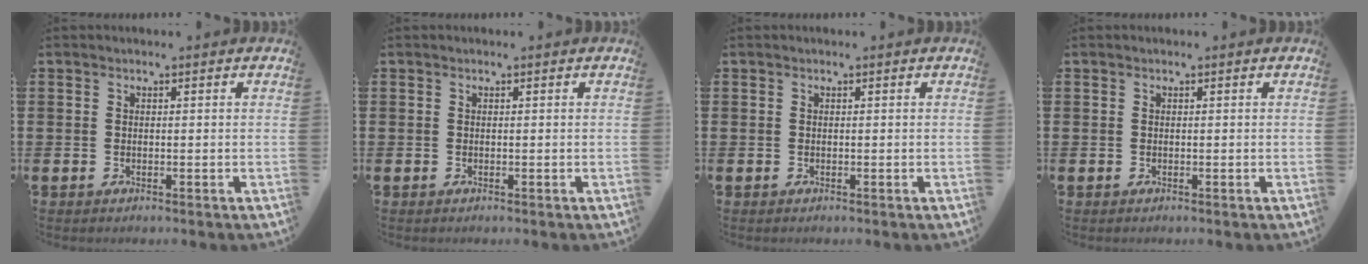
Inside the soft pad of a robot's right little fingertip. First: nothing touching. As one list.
[{"total": 0.0}, {"total": 0.0}, {"total": 0.0}]